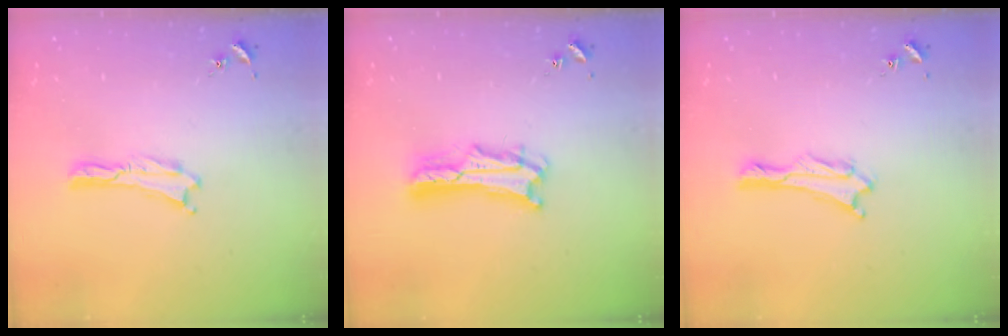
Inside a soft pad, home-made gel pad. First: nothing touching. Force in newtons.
{"total": 6.1, "press": 6.1, "slide": 0.5}
{"total": 1.9, "press": 1.9, "slide": 0.1}